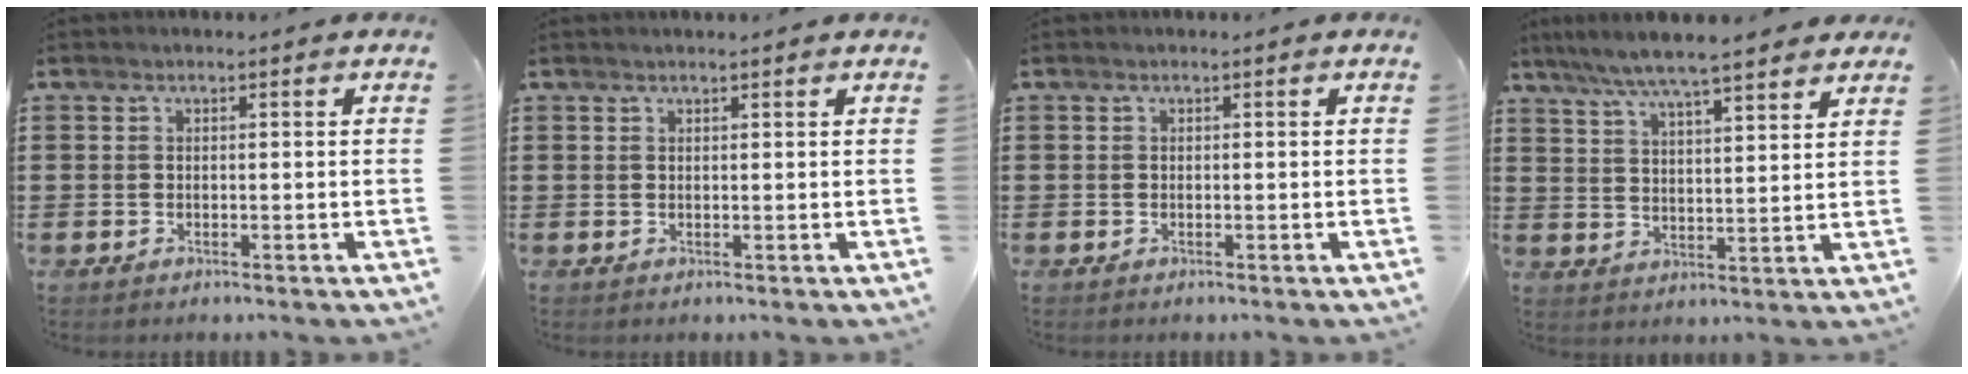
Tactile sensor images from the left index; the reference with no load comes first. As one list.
[{"total": 0.5, "force": [0.5, 0.0, 0.3], "torque": [-0.005, -0.002, 0.009]}, {"total": 0.0}, {"total": 6.3, "force": [5.6, 0.3, 2.9], "torque": [-0.078, -0.022, 0.097]}]